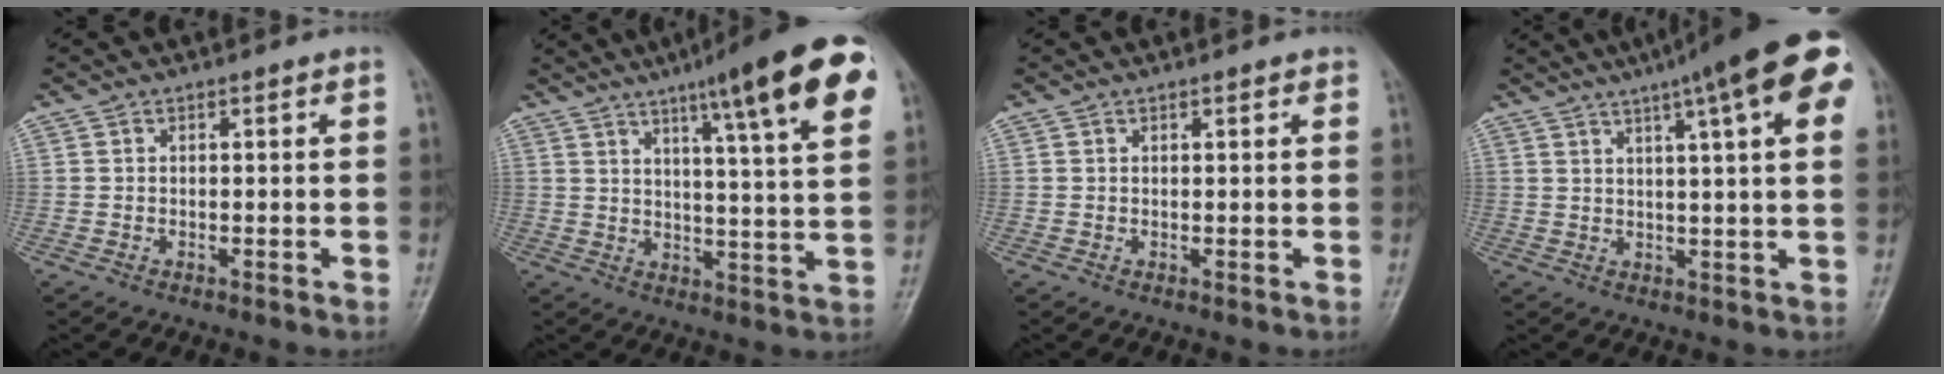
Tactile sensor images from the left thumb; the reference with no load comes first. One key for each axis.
{"total": 18.5, "fx": 9.9, "fy": 2.3, "fz": 15.5, "tx": -0.201, "ty": -0.027, "tz": 0.131}
{"total": 0.6, "fx": 0.5, "fy": 0.2, "fz": 0.3, "tx": -0.003, "ty": -0.002, "tz": 0.005}
{"total": 17.9, "fx": 9.2, "fy": 3.1, "fz": 15.1, "tx": -0.210, "ty": 0.013, "tz": 0.113}